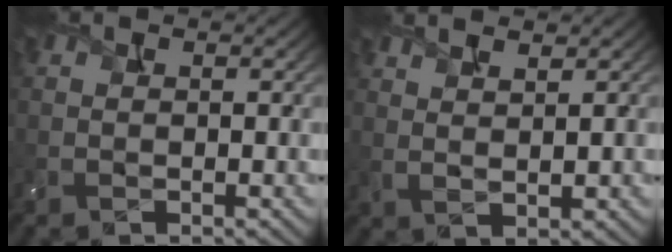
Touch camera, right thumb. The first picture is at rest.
{"total": 3.7, "force": [2.8, 0.7, 2.3], "torque": [-0.038, 0.005, 0.042]}